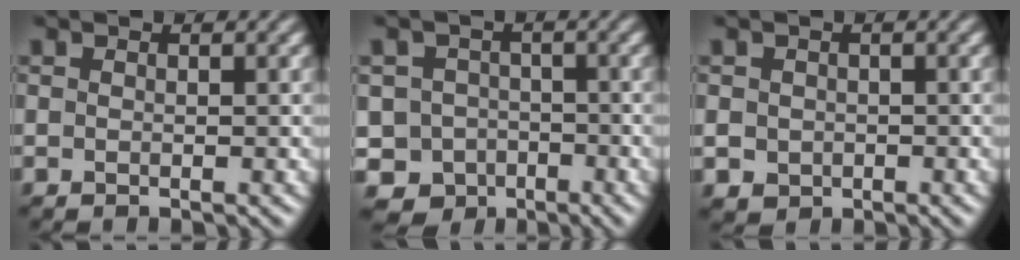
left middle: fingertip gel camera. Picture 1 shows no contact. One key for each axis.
{"total": 7.3, "fx": -4.6, "fy": 5.6, "fz": 1.3, "tx": -0.001, "ty": -0.012, "tz": -0.083}
{"total": 1.8, "fx": -0.5, "fy": 1.6, "fz": 0.4, "tx": -0.007, "ty": -0.008, "tz": -0.003}